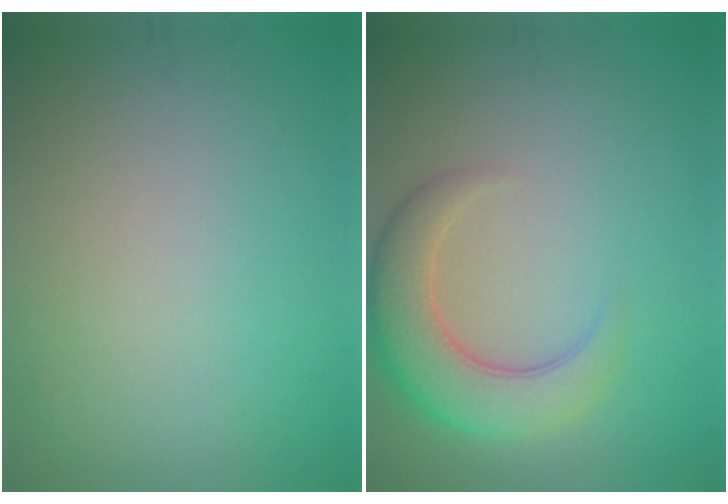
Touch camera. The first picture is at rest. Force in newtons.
{"total": 5.7, "press": 5.7, "slide": 0.4}